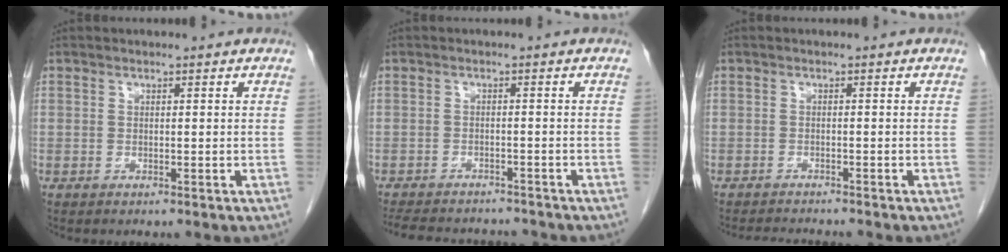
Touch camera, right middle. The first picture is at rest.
{"total": 11.8, "force": [-10.7, 3.2, 3.8], "torque": [-0.084, -0.001, -0.142]}
{"total": 3.8, "force": [-3.7, -0.1, 1.0], "torque": [-0.016, -0.015, -0.056]}